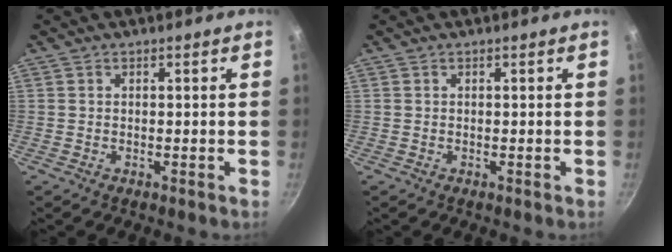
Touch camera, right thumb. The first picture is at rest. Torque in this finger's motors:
{"motor_torque": [0.00, 0.00, -0.01, -0.01, 0.00]}